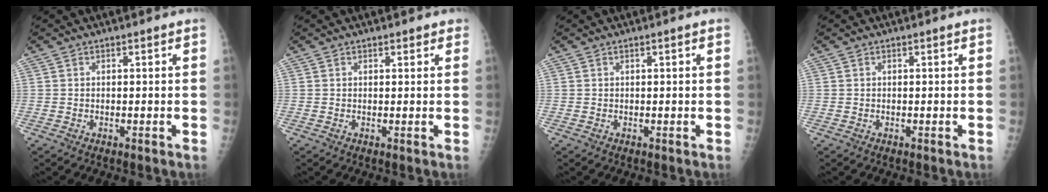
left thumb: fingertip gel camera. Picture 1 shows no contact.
{"total": 1.1, "force": [0.9, 0.7, 0.2], "torque": [0.011, -0.004, 0.005]}
{"total": 0.8, "force": [0.3, 0.0, 0.8], "torque": [-0.016, 0.002, 0.003]}
{"total": 0.0}